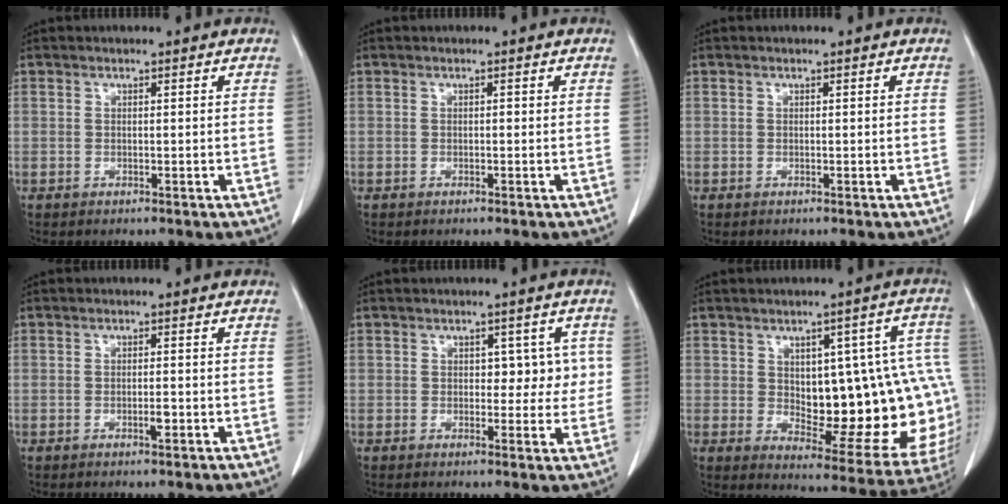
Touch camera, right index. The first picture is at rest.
{"total": 0.0}
{"total": 0.0}
{"total": 1.5, "force": [-0.6, 0.3, 1.4], "torque": [-0.026, -0.001, -0.010]}
{"total": 4.3, "force": [0.7, 2.9, 3.1], "torque": [-0.021, 0.014, 0.009]}
{"total": 21.2, "force": [0.0, 8.4, 19.4], "torque": [-0.178, 0.029, 0.028]}